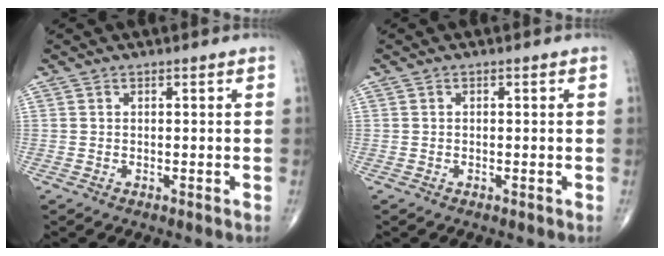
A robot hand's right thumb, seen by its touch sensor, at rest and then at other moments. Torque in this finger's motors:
{"motor_torque": [-0.04, 0.14, -0.23, -0.07, 0.02]}